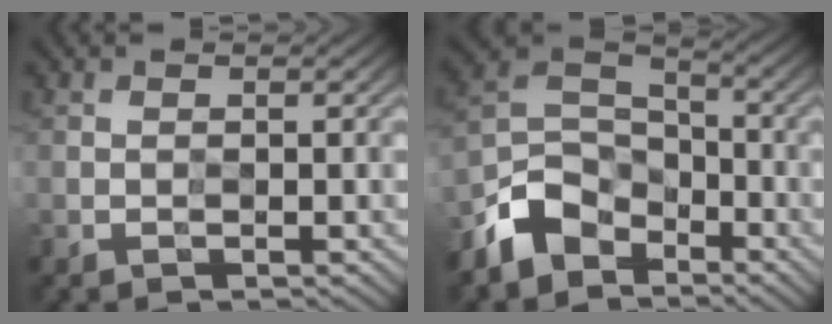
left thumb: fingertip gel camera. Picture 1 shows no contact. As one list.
[{"total": 7.4, "force": [-5.5, 4.6, 1.9], "torque": [-0.033, 0.002, -0.130]}]